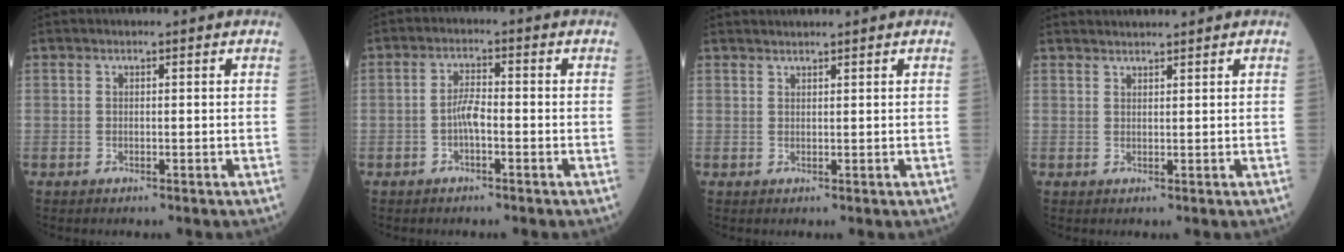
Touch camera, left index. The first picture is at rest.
{"total": 3.1, "force": [-1.1, 0.7, 2.8], "torque": [-0.057, 0.003, -0.023]}
{"total": 1.6, "force": [1.6, -0.2, 0.2], "torque": [-0.003, 0.016, 0.033]}
{"total": 2.5, "force": [2.5, 0.0, 0.4], "torque": [-0.006, 0.021, 0.043]}